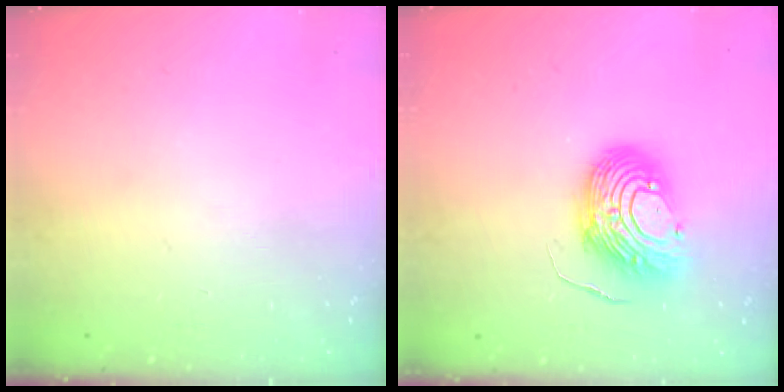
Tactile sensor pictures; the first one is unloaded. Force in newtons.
{"total": 12.4, "press": 12.3, "slide": 1.0}